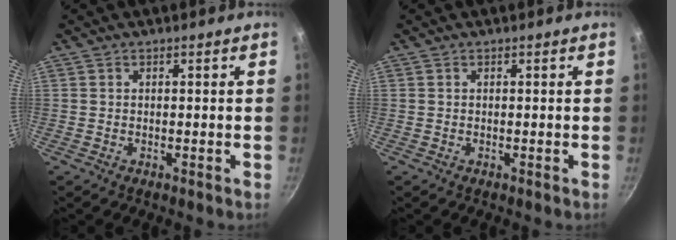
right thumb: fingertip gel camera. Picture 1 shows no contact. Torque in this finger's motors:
{"motor_torque": [0.00, 0.00, -0.02, 0.02, 0.00]}